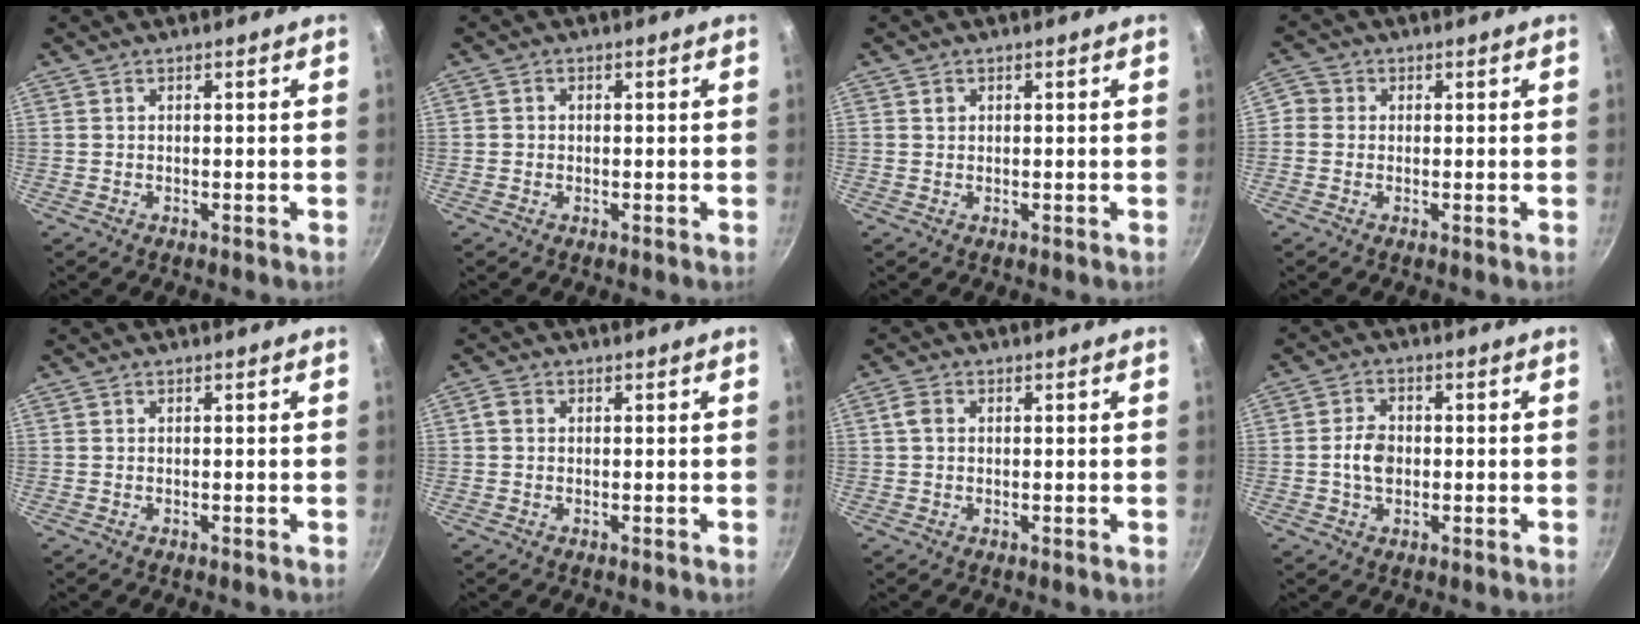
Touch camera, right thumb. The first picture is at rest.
{"total": 0.9, "force": [-0.1, 0.9, 0.3], "torque": [-0.003, 0.002, -0.005]}
{"total": 1.1, "force": [0.4, 0.9, 0.3], "torque": [-0.001, 0.000, 0.006]}
{"total": 2.8, "force": [-0.2, 2.7, 0.7], "torque": [0.000, 0.007, -0.019]}
{"total": 0.0}
{"total": 1.6, "force": [0.2, 1.3, 0.9], "torque": [-0.017, 0.007, 0.001]}
{"total": 2.5, "force": [0.4, 1.9, 1.6], "torque": [-0.031, 0.006, 0.004]}
{"total": 5.1, "force": [-0.5, 3.6, 3.5], "torque": [-0.052, 0.011, -0.013]}